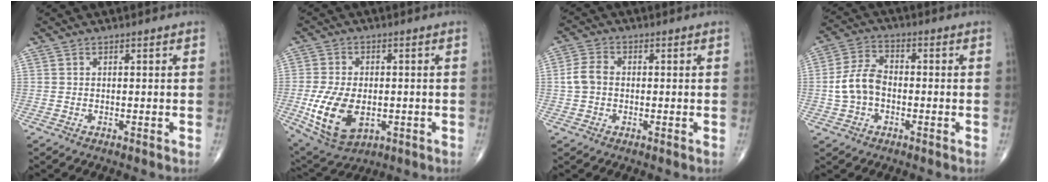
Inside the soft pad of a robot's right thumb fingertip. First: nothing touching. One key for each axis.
{"total": 13.1, "fx": -2.7, "fy": 7.9, "fz": 10.1, "tx": -0.189, "ty": -0.006, "tz": -0.032}
{"total": 4.4, "fx": -0.2, "fy": 3.3, "fz": 2.8, "tx": -0.059, "ty": 0.014, "tz": -0.009}
{"total": 7.7, "fx": -1.2, "fy": 5.2, "fz": 5.5, "tx": -0.108, "ty": 0.026, "tz": -0.030}